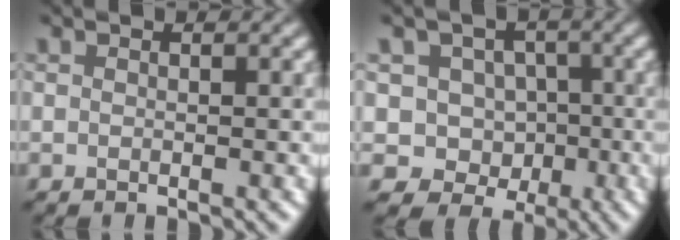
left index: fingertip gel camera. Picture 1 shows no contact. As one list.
[{"total": 4.6, "force": [-1.0, 4.4, 1.2], "torque": [0.009, -0.002, -0.027]}]